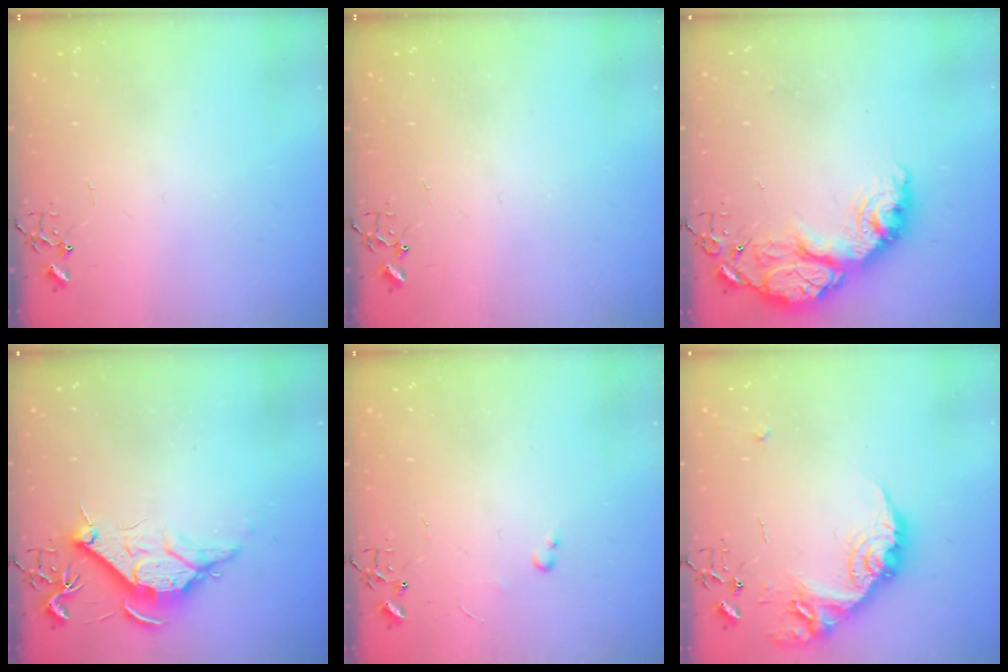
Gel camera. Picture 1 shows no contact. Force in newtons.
{"total": 0.0}
{"total": 19.9, "press": 19.9, "slide": 1.4}
{"total": 12.2, "press": 12.2, "slide": 1.1}
{"total": 2.4, "press": 2.3, "slide": 0.4}
{"total": 17.6, "press": 17.6, "slide": 0.8}